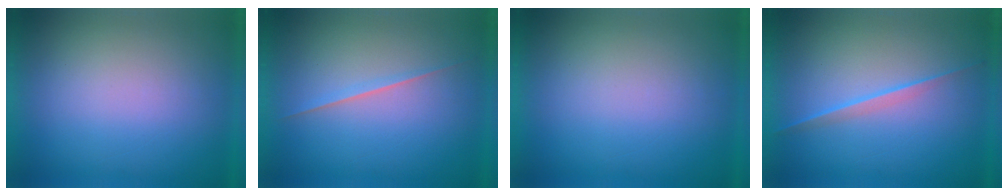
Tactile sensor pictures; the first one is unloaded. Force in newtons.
{"total": 1.7}
{"total": 0.0}
{"total": 2.2}